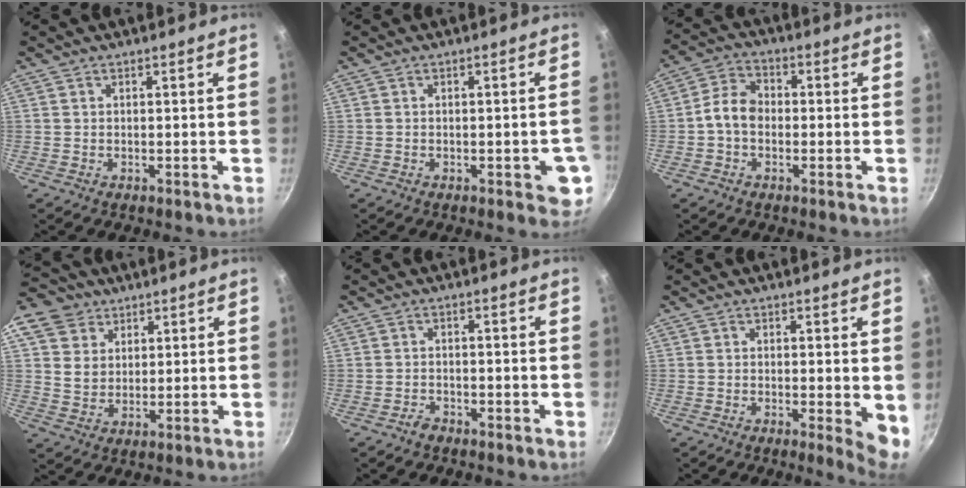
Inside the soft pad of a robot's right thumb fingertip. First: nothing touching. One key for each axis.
{"total": 5.5, "fx": -1.6, "fy": 2.3, "fz": 4.7, "tx": -0.035, "ty": 0.007, "tz": -0.020}
{"total": 6.0, "fx": -1.1, "fy": 4.3, "fz": 4.1, "tx": -0.065, "ty": 0.027, "tz": -0.035}
{"total": 10.8, "fx": 5.6, "fy": 8.4, "fz": 3.8, "tx": -0.051, "ty": -0.008, "tz": 0.097}
{"total": 1.5, "fx": -1.4, "fy": 0.6, "fz": 0.3, "tx": -0.005, "ty": 0.016, "tz": -0.026}
{"total": 5.3, "fx": -0.2, "fy": 1.3, "fz": 5.1, "tx": -0.063, "ty": -0.014, "tz": -0.004}